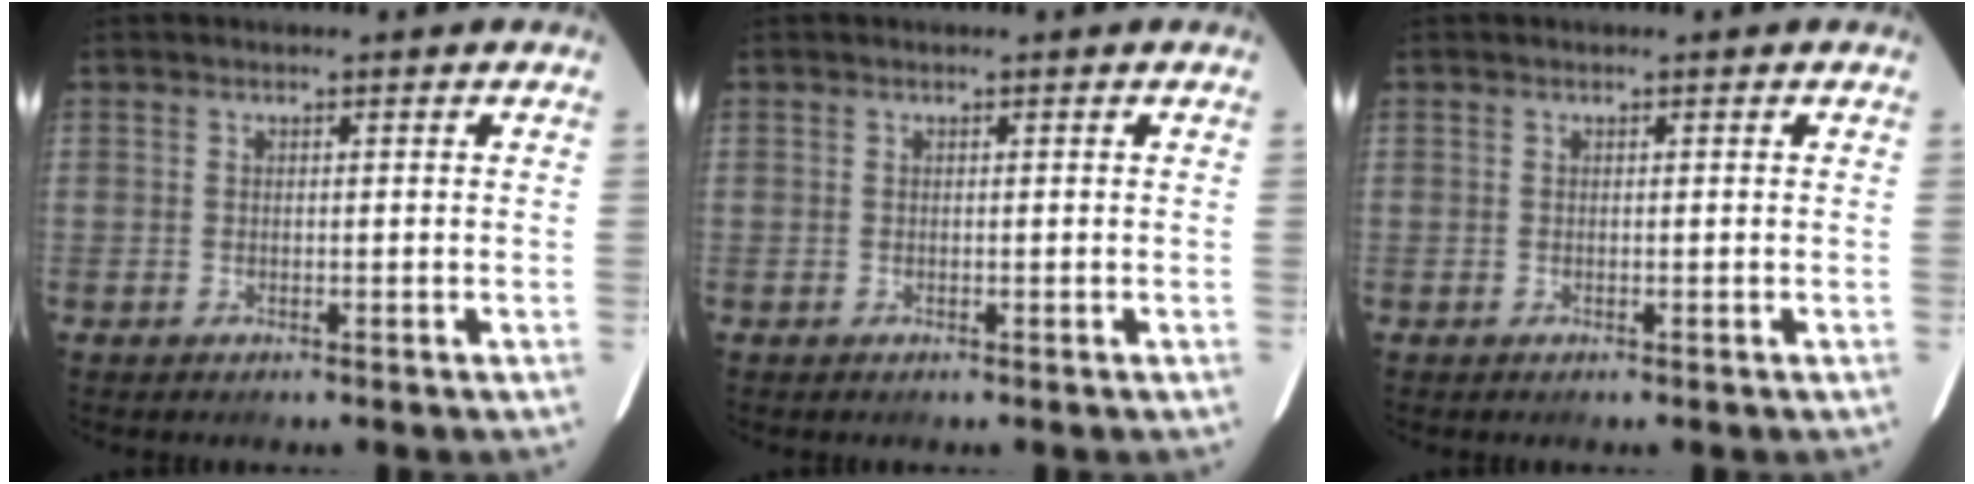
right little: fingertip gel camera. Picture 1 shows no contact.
{"total": 0.0}
{"total": 0.0}